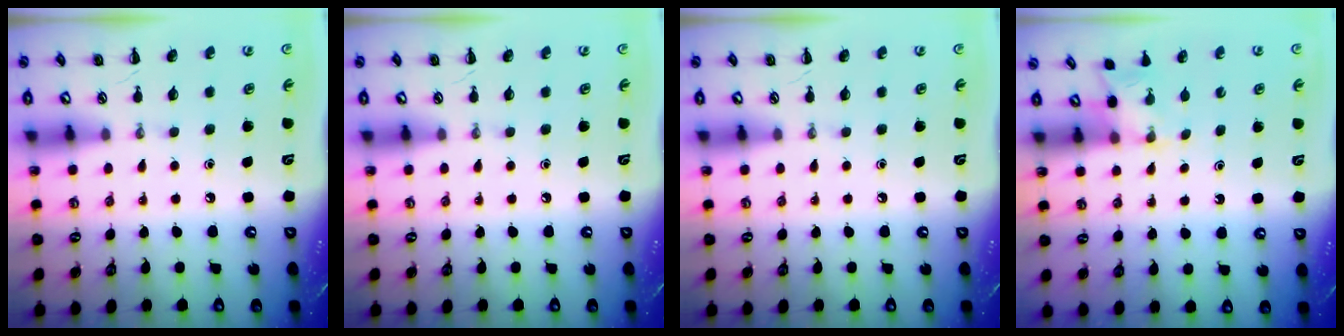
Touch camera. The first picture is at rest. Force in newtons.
{"total": 0.0}
{"total": 0.0}
{"total": 2.6, "press": 2.5, "slide": 0.9}